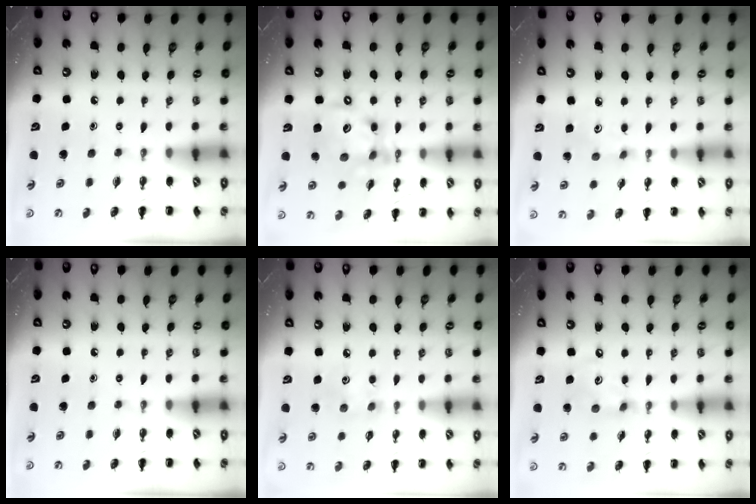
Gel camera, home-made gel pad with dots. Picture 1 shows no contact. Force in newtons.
{"total": 15.1, "press": 14.6, "slide": 3.6}
{"total": 2.6, "press": 2.5, "slide": 0.7}
{"total": 0.0}
{"total": 4.8, "press": 4.7, "slide": 1.1}
{"total": 5.6, "press": 5.5, "slide": 1.1}